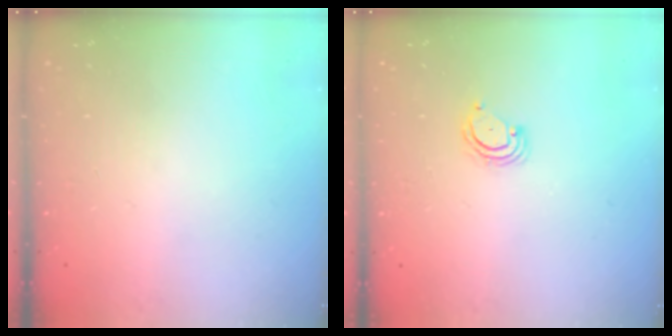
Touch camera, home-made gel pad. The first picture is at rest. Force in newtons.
{"total": 2.3, "press": 2.3, "slide": 0.2}